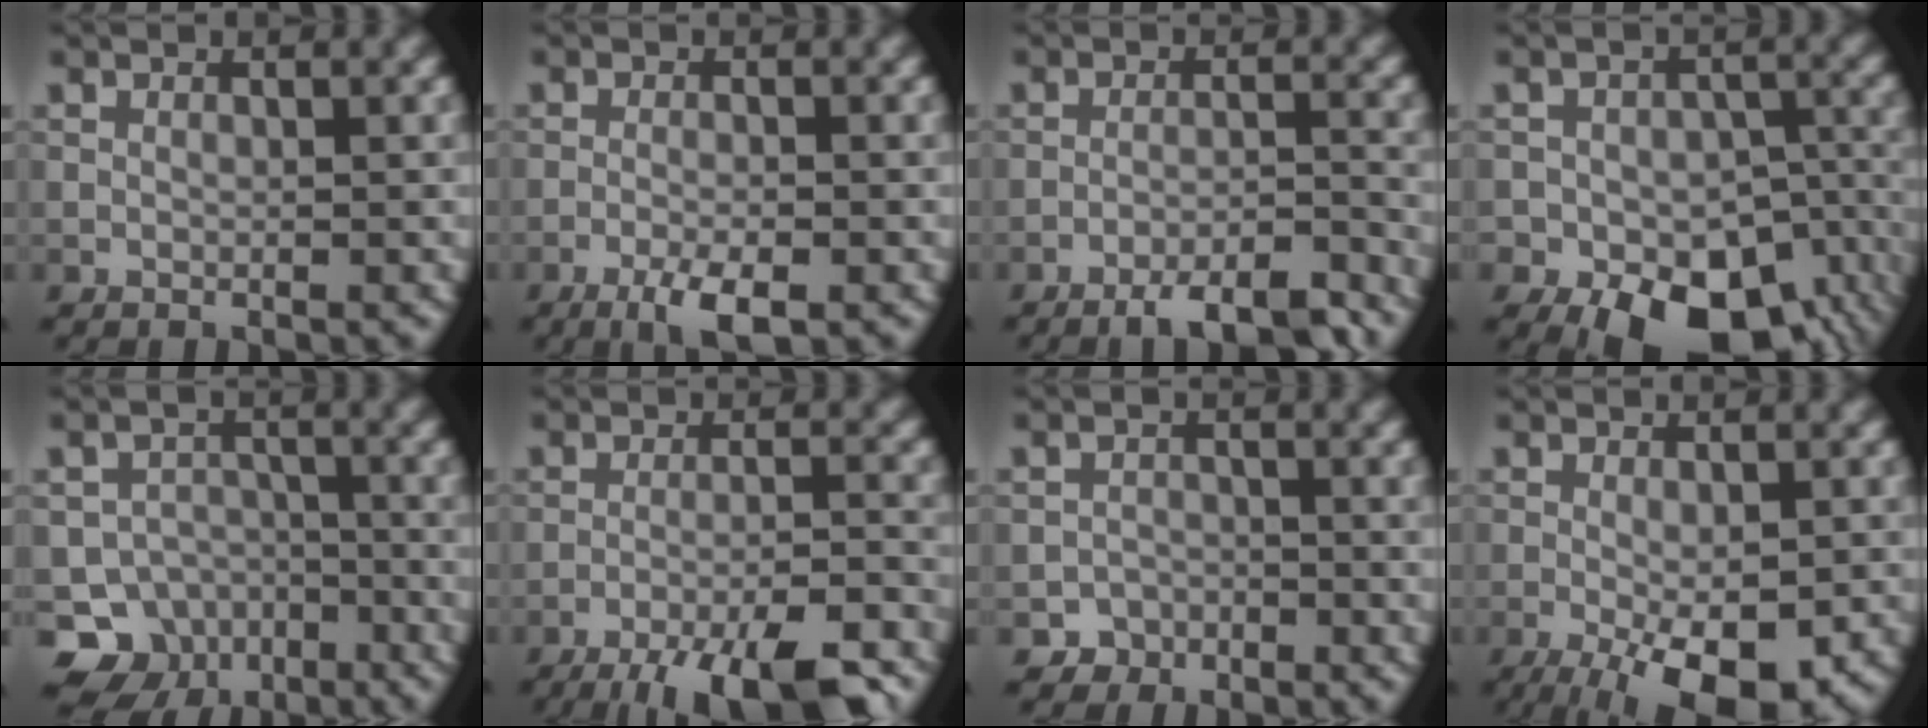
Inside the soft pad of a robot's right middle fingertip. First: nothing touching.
{"total": 3.6, "force": [-2.1, 0.9, 2.7], "torque": [-0.057, -0.003, -0.040]}
{"total": 7.3, "force": [-6.2, 1.6, 3.4], "torque": [-0.048, -0.001, -0.087]}
{"total": 12.9, "force": [-7.0, 8.1, 7.3], "torque": [-0.097, -0.032, -0.084]}
{"total": 7.0, "force": [-4.7, 5.0, 1.3], "torque": [0.008, -0.007, -0.063]}
{"total": 11.9, "force": [-9.5, 2.8, 6.6], "torque": [-0.105, -0.019, -0.132]}
{"total": 2.3, "force": [-1.8, 1.4, -0.3], "torque": [0.019, 0.007, -0.031]}
{"total": 8.9, "force": [-4.2, 3.1, 7.3], "torque": [-0.123, -0.021, -0.051]}